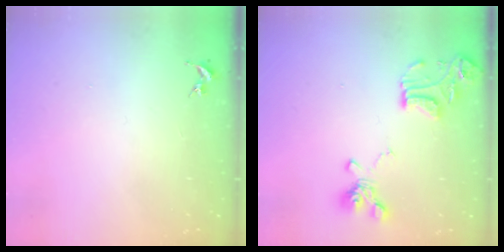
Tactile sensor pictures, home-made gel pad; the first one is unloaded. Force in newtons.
{"total": 15.9, "press": 15.8, "slide": 1.7}